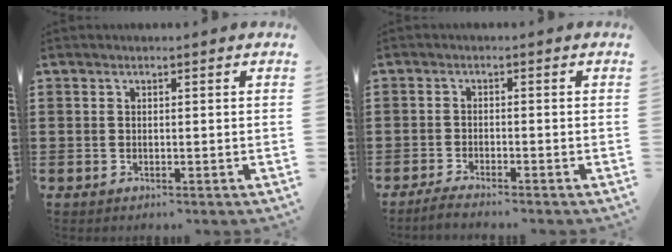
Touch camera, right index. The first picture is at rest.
{"total": 1.5, "force": [-1.4, -0.1, 0.4], "torque": [-0.007, -0.001, -0.027]}